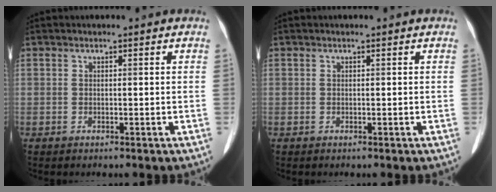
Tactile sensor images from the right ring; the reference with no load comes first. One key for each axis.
{"total": 0.0}